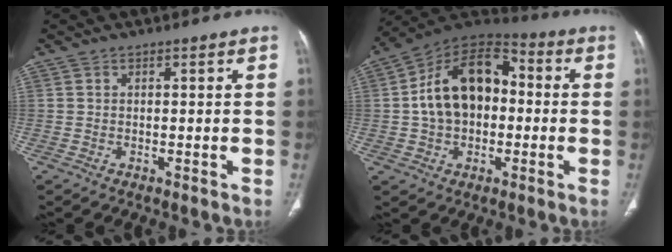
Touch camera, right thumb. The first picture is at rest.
{"total": 17.2, "force": [0.5, 11.6, 12.7], "torque": [-0.187, 0.039, -0.001]}